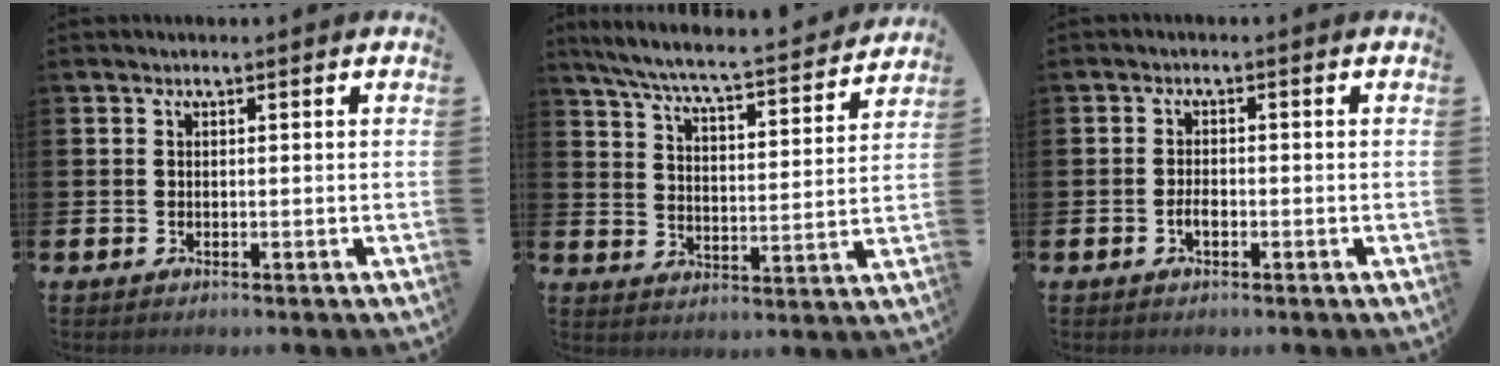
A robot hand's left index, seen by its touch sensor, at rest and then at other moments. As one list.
[{"total": 6.7, "force": [6.2, 0.3, 2.6], "torque": [-0.079, -0.049, 0.101]}, {"total": 1.7, "force": [-0.6, 0.8, 1.3], "torque": [-0.028, 0.003, -0.012]}]